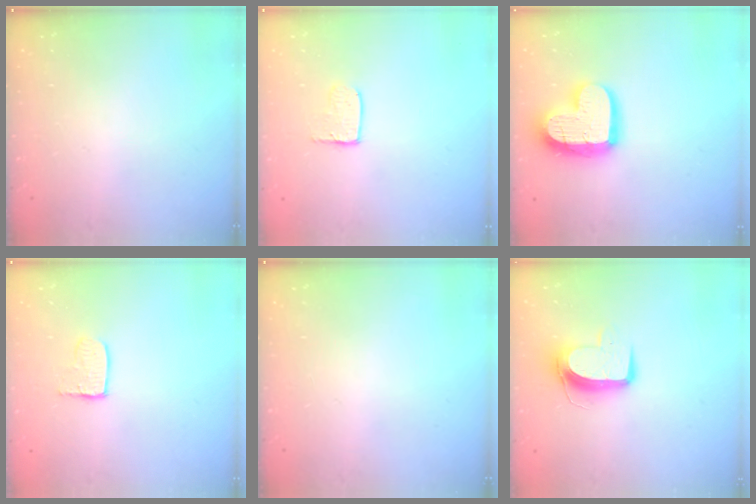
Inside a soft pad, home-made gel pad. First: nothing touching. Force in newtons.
{"total": 4.0, "press": 4.0, "slide": 0.4}
{"total": 18.3, "press": 18.2, "slide": 1.9}
{"total": 5.0, "press": 5.0, "slide": 0.4}
{"total": 0.0}
{"total": 10.2, "press": 10.2, "slide": 0.8}